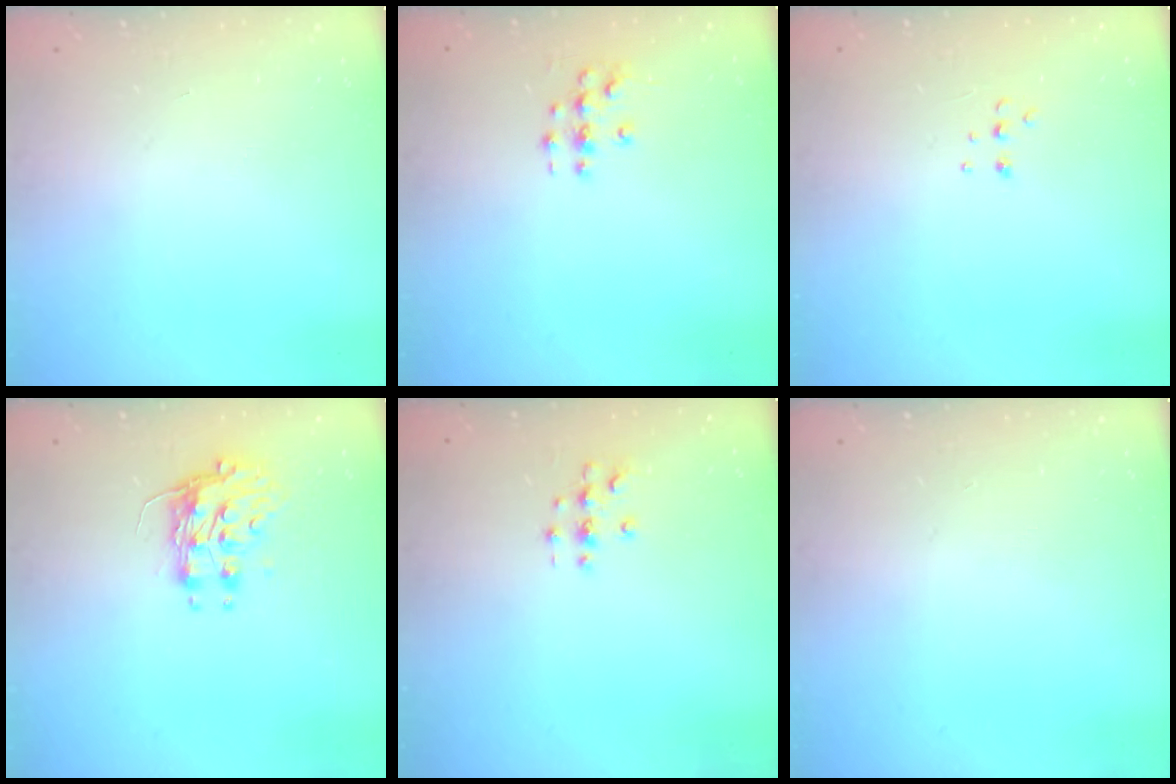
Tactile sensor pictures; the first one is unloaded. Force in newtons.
{"total": 3.4, "press": 3.4, "slide": 0.2}
{"total": 4.5, "press": 4.4, "slide": 0.8}
{"total": 8.4, "press": 8.4, "slide": 0.3}
{"total": 2.7, "press": 2.7, "slide": 0.3}
{"total": 0.0}